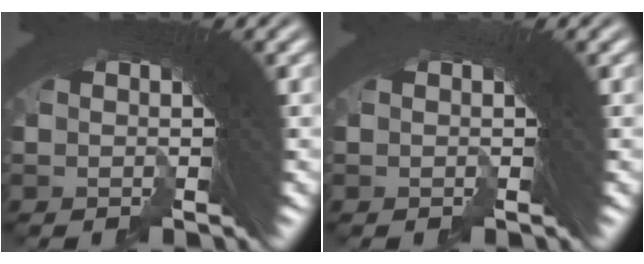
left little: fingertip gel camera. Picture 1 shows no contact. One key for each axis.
{"total": 0.7, "fx": -0.2, "fy": -0.4, "fz": -0.5, "tx": 0.003, "ty": -0.002, "tz": -0.003}